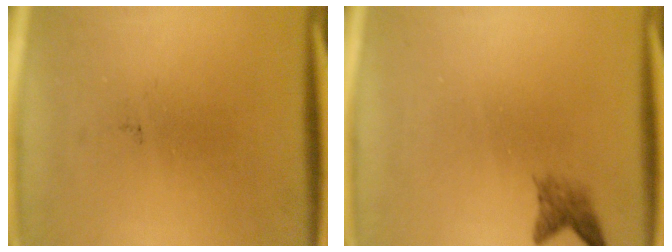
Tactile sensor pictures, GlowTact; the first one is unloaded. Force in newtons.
{"total": 2.0}